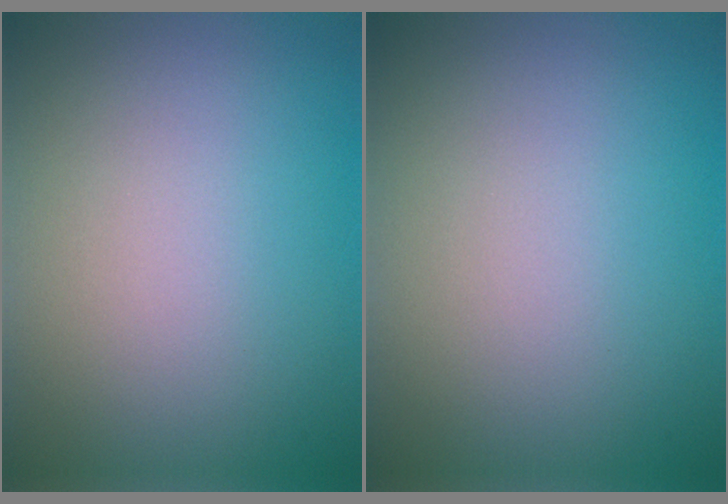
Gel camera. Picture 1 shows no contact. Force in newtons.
{"total": 0.0}